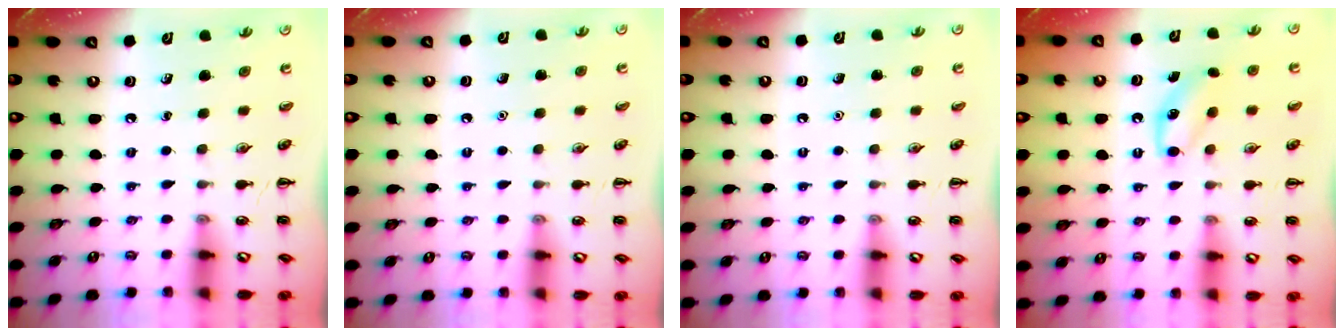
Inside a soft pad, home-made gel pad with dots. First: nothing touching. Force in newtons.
{"total": 1.5, "press": 1.5, "slide": 0.1}
{"total": 1.6, "press": 1.6, "slide": 0.1}
{"total": 5.8, "press": 5.5, "slide": 1.7}